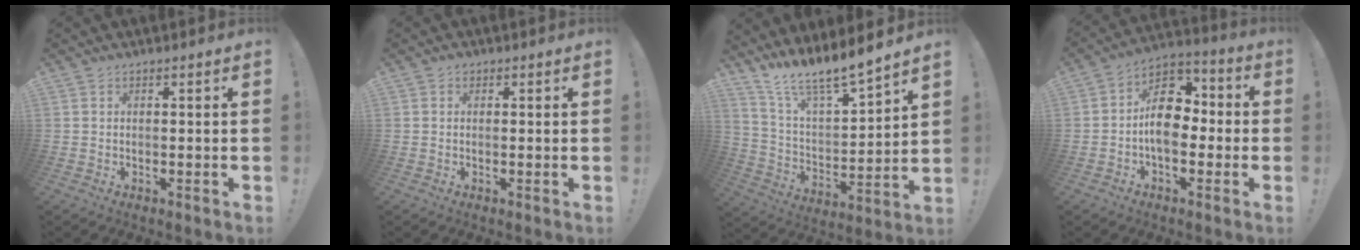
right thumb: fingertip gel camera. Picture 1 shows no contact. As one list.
[{"total": 1.6, "force": [1.1, 1.1, 0.5], "torque": [0.005, -0.006, 0.016]}, {"total": 11.7, "force": [11.1, 0.4, 3.9], "torque": [-0.083, -0.103, 0.189]}, {"total": 13.4, "force": [-1.1, 9.3, 9.7], "torque": [-0.152, 0.021, -0.015]}]